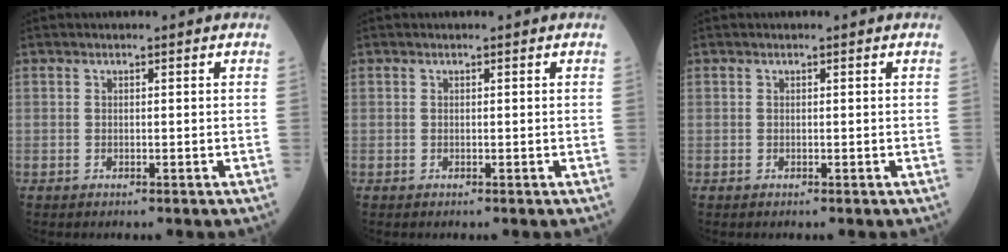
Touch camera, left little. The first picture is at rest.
{"total": 0.0}
{"total": 0.0}